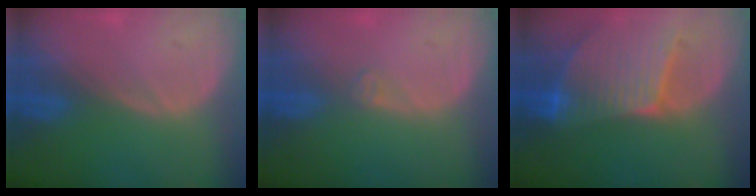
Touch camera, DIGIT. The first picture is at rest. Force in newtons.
{"total": 1.1, "press": 0.8, "slide": 0.7}
{"total": 9.5, "press": 8.4, "slide": 4.5}